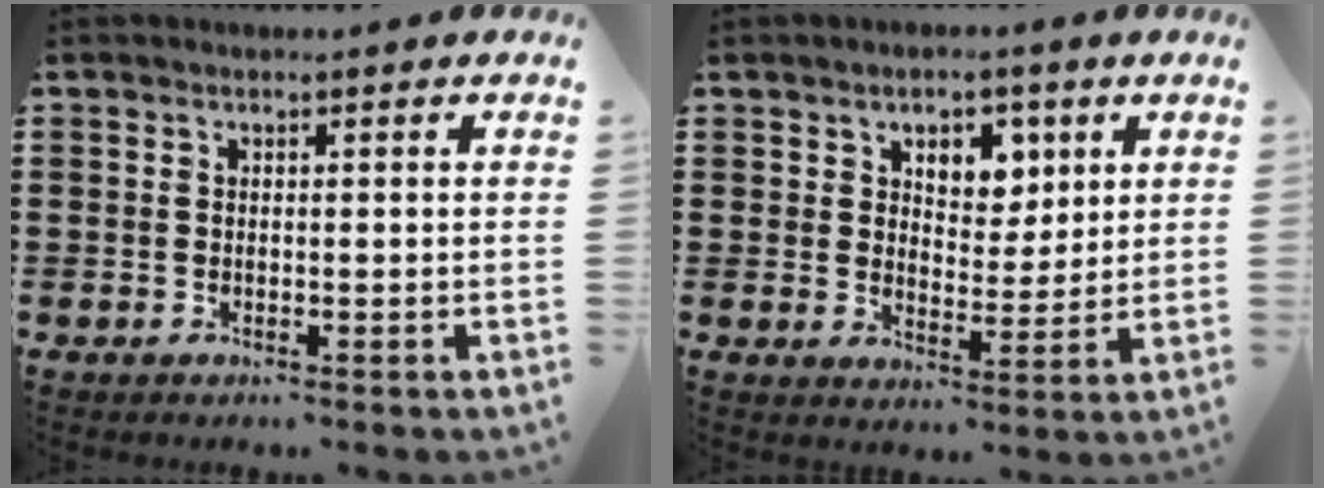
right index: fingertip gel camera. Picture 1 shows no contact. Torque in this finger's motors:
{"motor_torque": [0.16, -0.13, 0.41, 0.03]}